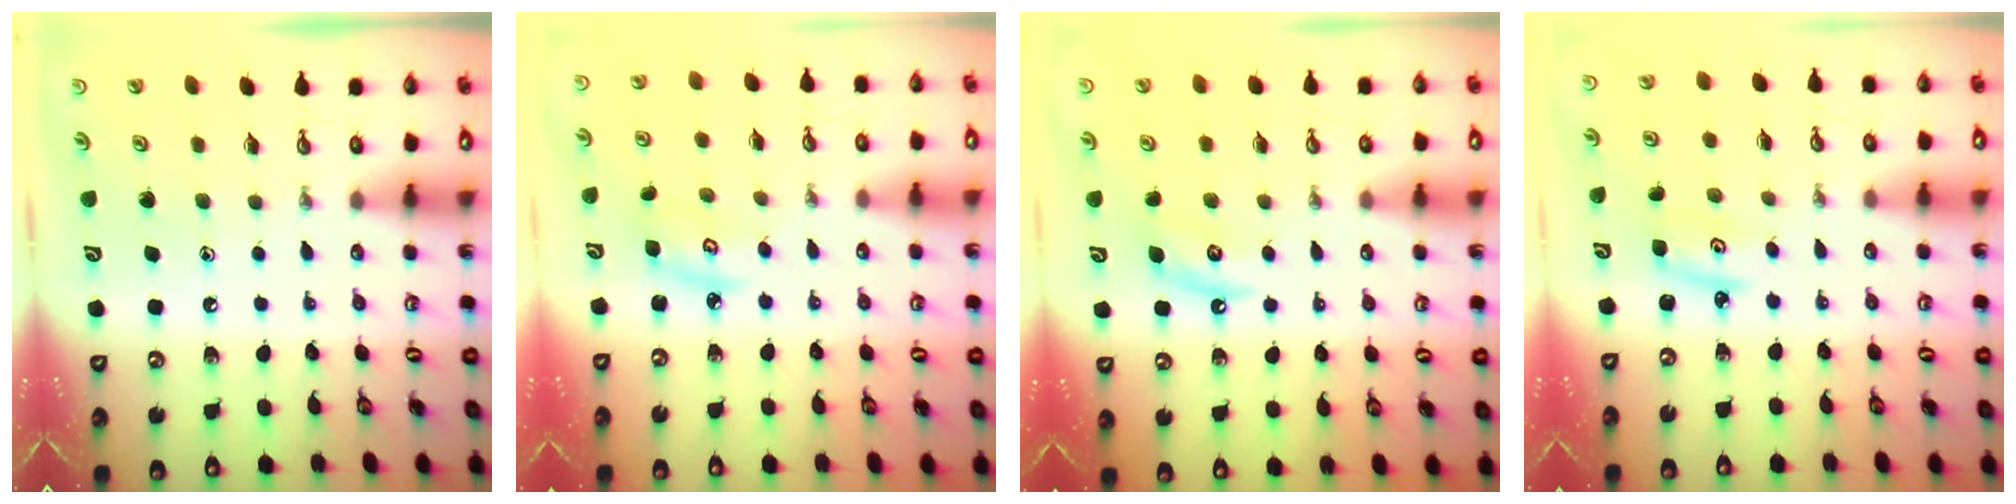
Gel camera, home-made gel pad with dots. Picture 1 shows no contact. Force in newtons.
{"total": 5.5, "press": 5.5, "slide": 0.5}
{"total": 4.8, "press": 4.7, "slide": 0.9}
{"total": 2.6, "press": 2.6, "slide": 0.2}